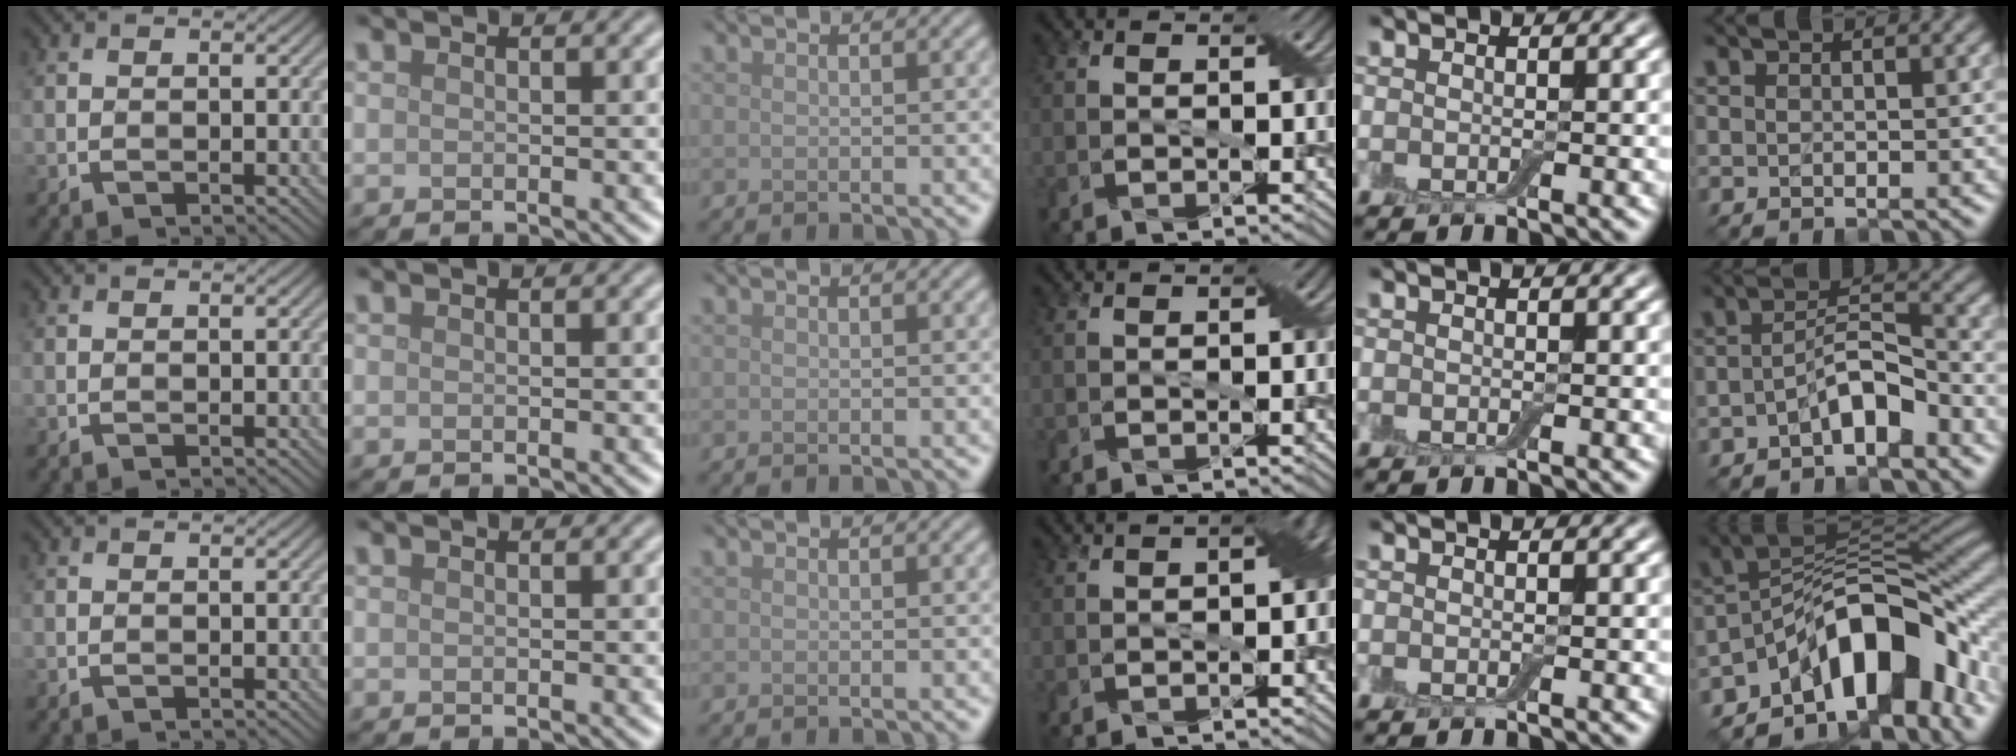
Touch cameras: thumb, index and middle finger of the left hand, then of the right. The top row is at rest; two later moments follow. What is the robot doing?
{"motion": "pour", "object": "bottle"}